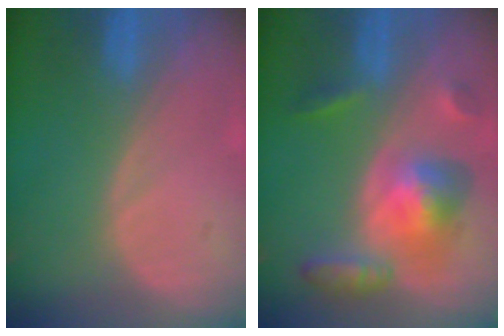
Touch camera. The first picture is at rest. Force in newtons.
{"total": 8.3, "press": 8.2, "slide": 0.7}